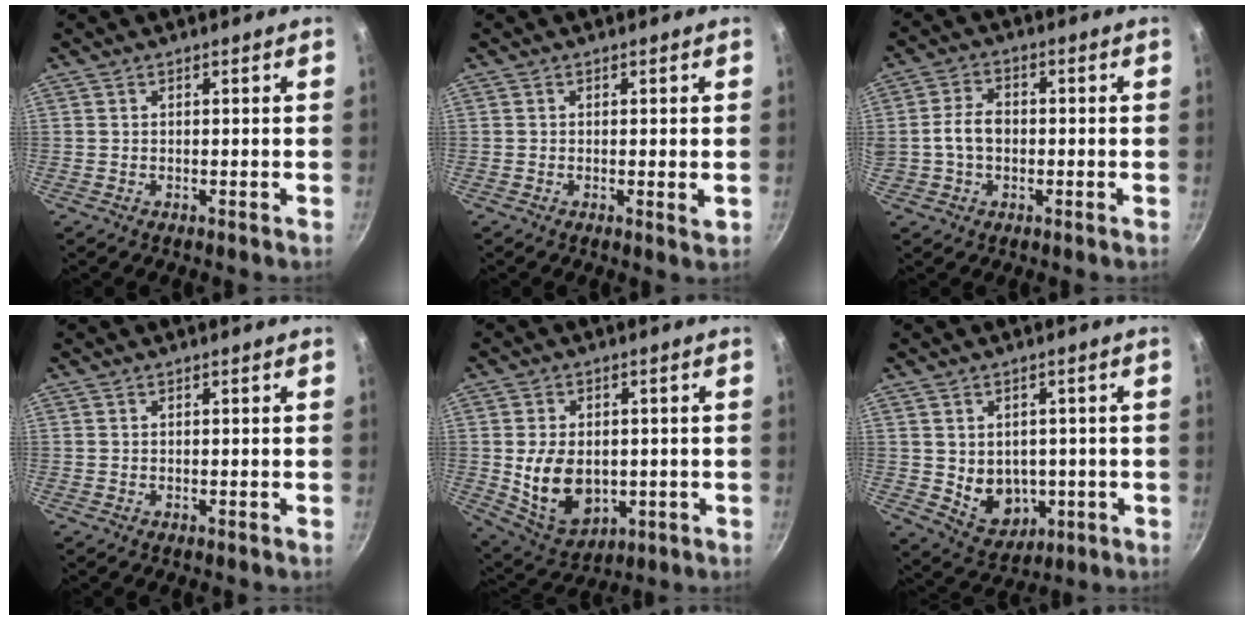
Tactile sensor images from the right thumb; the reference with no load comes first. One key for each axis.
{"total": 1.4, "fx": 0.0, "fy": 0.4, "fz": 1.3, "tx": -0.022, "ty": -0.006, "tz": -0.002}
{"total": 6.1, "fx": -0.5, "fy": 4.4, "fz": 4.2, "tx": -0.066, "ty": 0.019, "tz": -0.014}
{"total": 0.0}
{"total": 12.2, "fx": -0.7, "fy": 8.7, "fz": 8.5, "tx": -0.129, "ty": -0.012, "tz": 0.010}
{"total": 8.6, "fx": -0.5, "fy": 7.0, "fz": 4.9, "tx": -0.050, "ty": -0.009, "tz": 0.014}